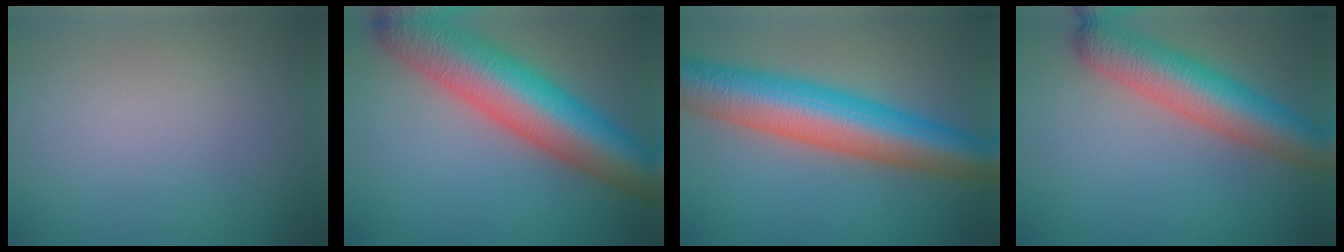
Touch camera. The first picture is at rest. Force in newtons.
{"total": 11.7, "press": 11.7, "slide": 0.5}
{"total": 10.9, "press": 10.9, "slide": 0.4}
{"total": 7.5, "press": 7.5, "slide": 0.3}